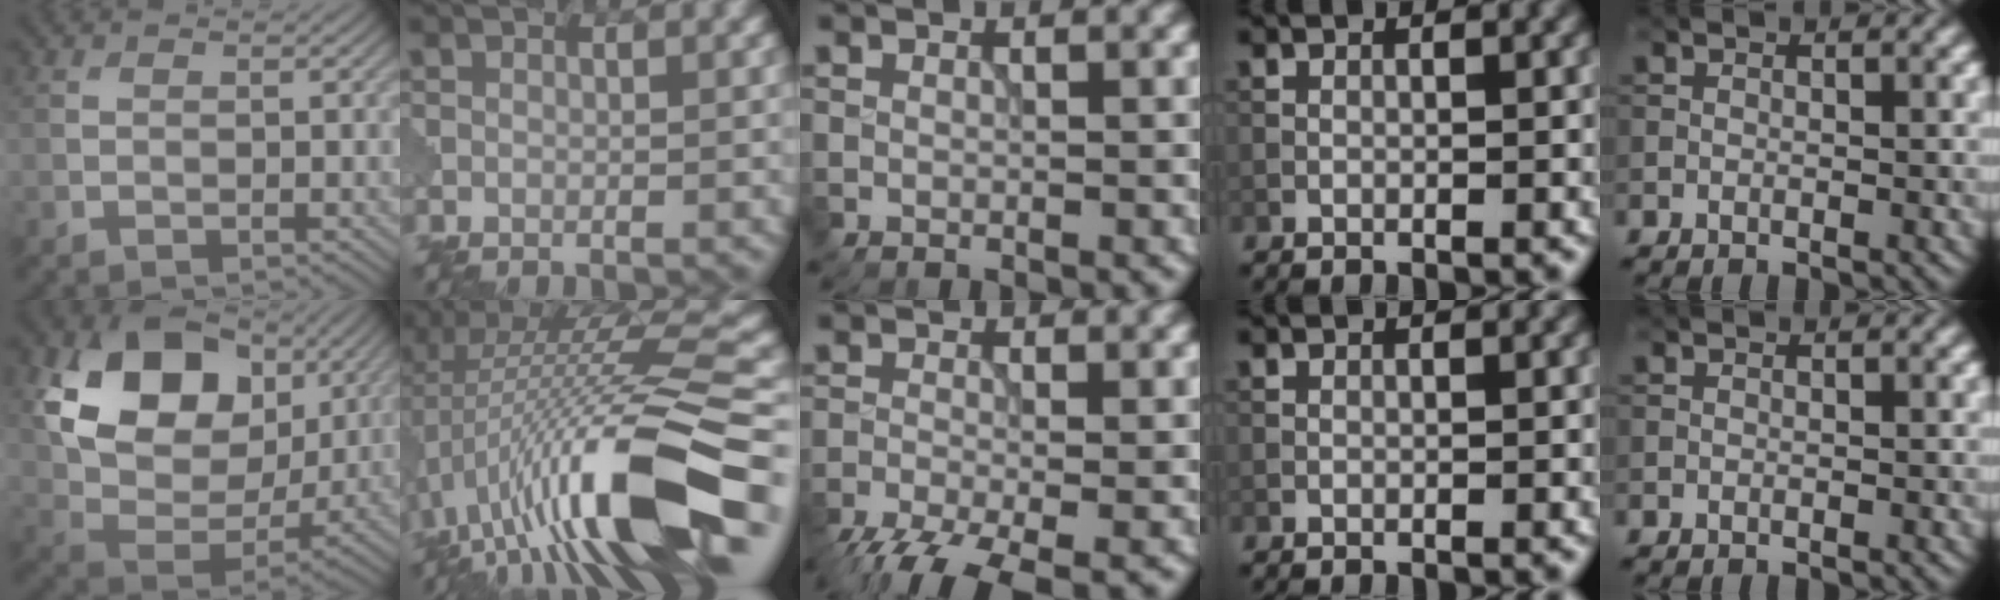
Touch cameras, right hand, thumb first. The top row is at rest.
{"thumb": {"total": 15.3, "force": [5.8, 10.7, 9.4], "torque": [-0.182, -0.004, 0.105]}, "index": {"total": 14.1, "force": [-2.3, 3.8, 13.4], "torque": [-0.233, 0.018, -0.032]}, "middle": {"total": 7.1, "force": [-5.0, 2.0, 4.6], "torque": [-0.091, -0.036, -0.093]}}